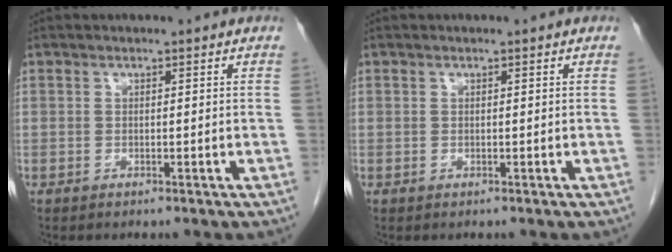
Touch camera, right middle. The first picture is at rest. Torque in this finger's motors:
{"motor_torque": [-0.04, 0.05, 0.02, -0.01]}